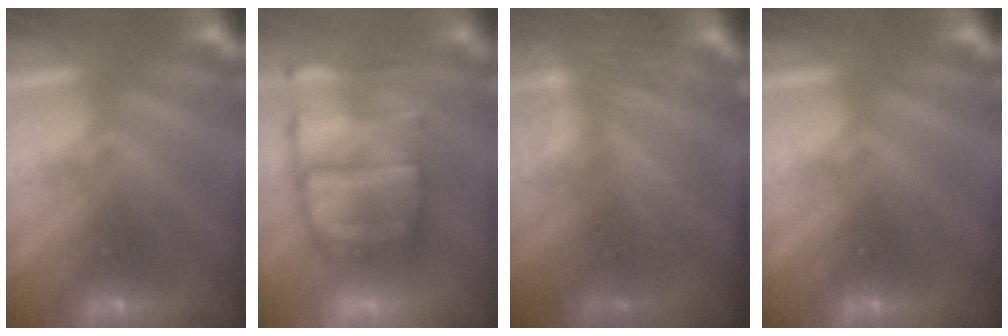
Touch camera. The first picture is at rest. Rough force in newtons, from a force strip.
{"total": 7.0}
{"total": 4.2}
{"total": 0.0}